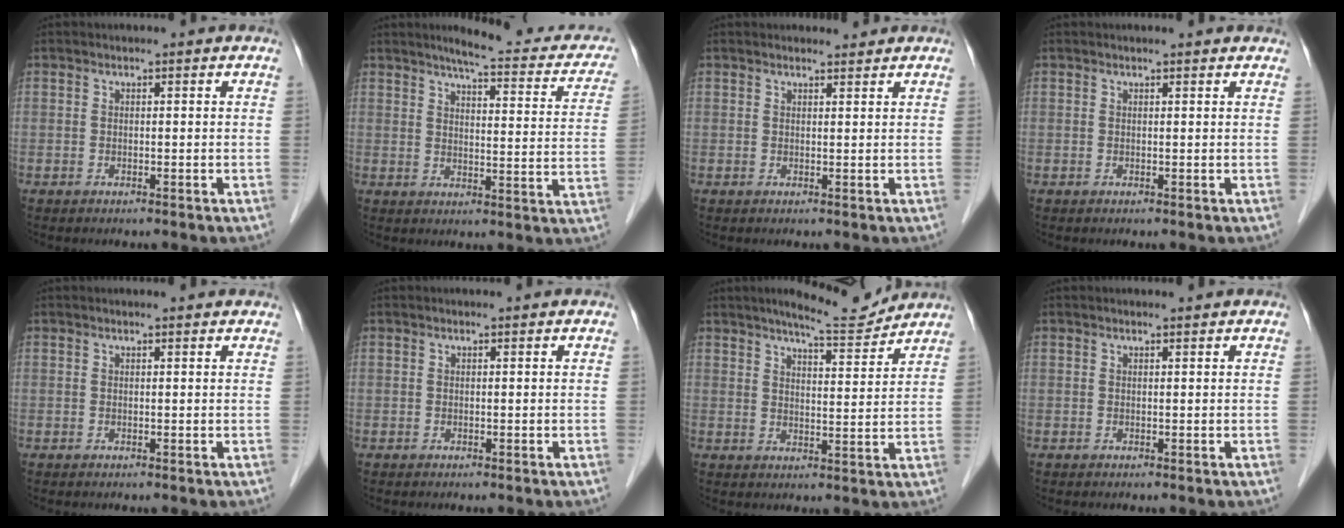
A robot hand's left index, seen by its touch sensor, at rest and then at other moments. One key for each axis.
{"total": 15.7, "fx": 13.3, "fy": 2.8, "fz": 7.8, "tx": -0.077, "ty": -0.016, "tz": 0.143}
{"total": 1.4, "fx": 1.4, "fy": 0.2, "fz": 0.0, "tx": -0.005, "ty": -0.002, "tz": 0.021}
{"total": 2.1, "fx": 2.0, "fy": 0.3, "fz": 0.7, "tx": -0.014, "ty": 0.009, "tz": 0.016}
{"total": 1.6, "fx": 1.5, "fy": 0.2, "fz": 0.6, "tx": -0.013, "ty": 0.007, "tz": 0.013}
{"total": 0.0}
{"total": 7.0, "fx": 6.6, "fy": 0.3, "fz": 2.4, "tx": -0.041, "ty": -0.010, "tz": 0.096}
{"total": 0.0}